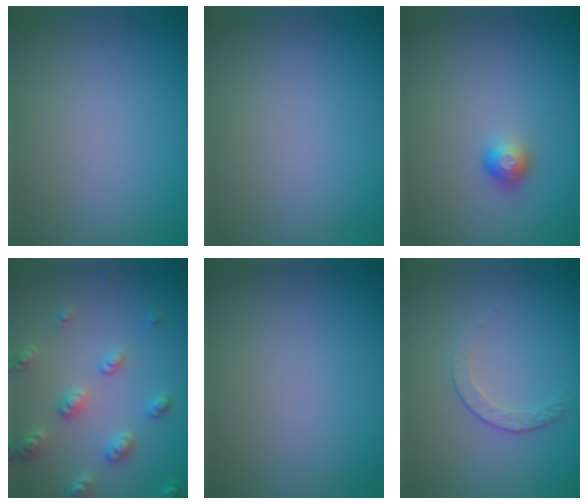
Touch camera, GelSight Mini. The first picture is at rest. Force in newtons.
{"total": 0.0}
{"total": 1.7, "press": 1.3, "slide": 1.2}
{"total": 3.4, "press": 3.2, "slide": 1.0}
{"total": 0.0}
{"total": 1.6, "press": 1.0, "slide": 1.3}